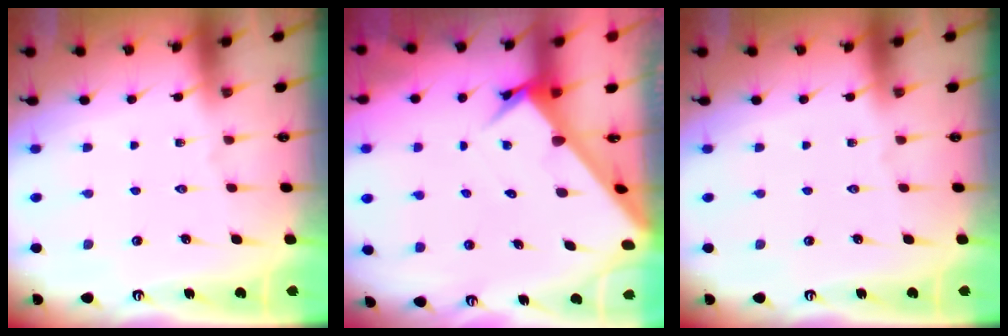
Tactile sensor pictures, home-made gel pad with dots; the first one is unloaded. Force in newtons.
{"total": 3.6, "press": 3.6, "slide": 0.4}
{"total": 0.0}